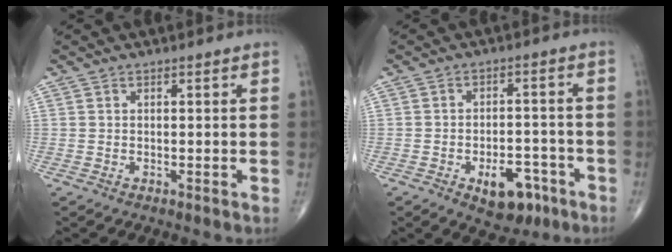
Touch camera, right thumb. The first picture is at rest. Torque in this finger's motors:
{"motor_torque": [2.96, 2.08, 0.54, -0.79, 0.06]}